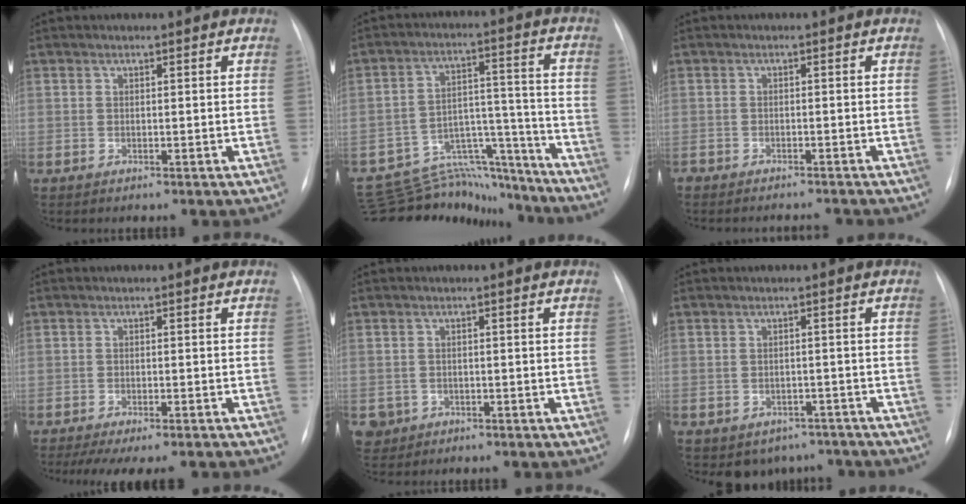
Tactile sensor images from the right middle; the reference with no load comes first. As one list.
[{"total": 17.8, "force": [-16.8, 5.7, 2.2], "torque": [-0.038, 0.060, -0.241]}, {"total": 5.3, "force": [-5.1, 1.0, 0.9], "torque": [-0.005, -0.004, -0.069]}, {"total": 10.3, "force": [-8.7, 2.2, 5.1], "torque": [-0.069, -0.005, -0.114]}, {"total": 3.4, "force": [-1.5, 3.0, 0.3], "torque": [-0.003, 0.006, -0.022]}, {"total": 5.5, "force": [-4.3, 3.4, 0.8], "torque": [0.004, 0.018, -0.053]}]